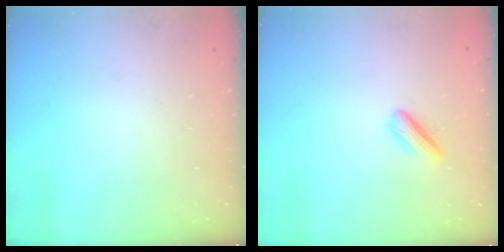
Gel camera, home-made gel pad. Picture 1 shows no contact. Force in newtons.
{"total": 3.7, "press": 3.7, "slide": 0.3}